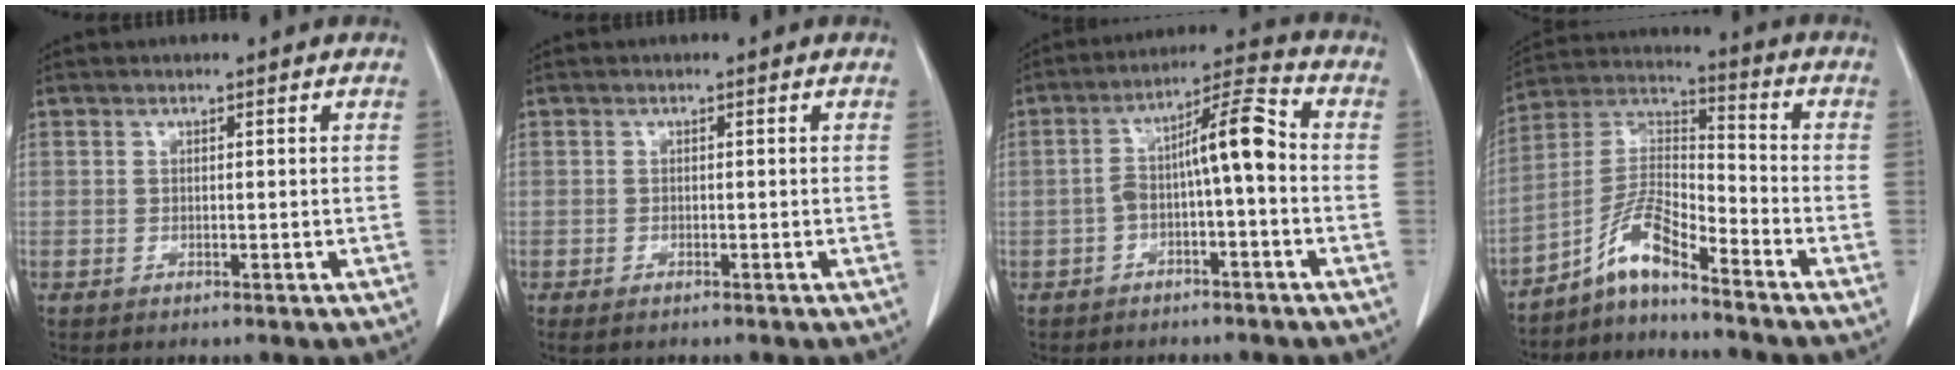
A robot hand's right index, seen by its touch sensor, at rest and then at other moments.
{"total": 0.9, "force": [-0.7, 0.2, 0.6], "torque": [-0.014, -0.004, -0.007]}
{"total": 8.4, "force": [-1.2, 1.4, 8.2], "torque": [-0.139, 0.036, -0.024]}
{"total": 8.1, "force": [-6.3, 0.8, 5.1], "torque": [-0.111, 0.013, -0.122]}